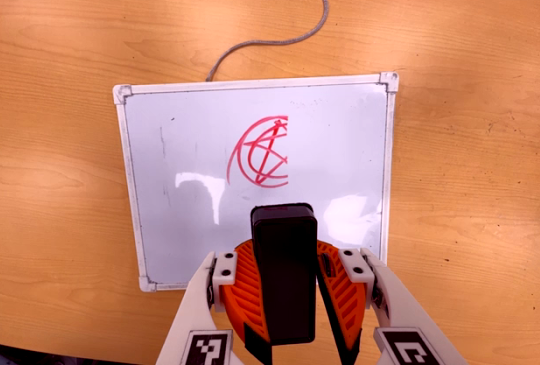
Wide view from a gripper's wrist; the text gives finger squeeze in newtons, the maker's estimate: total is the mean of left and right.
{"total": 11.3, "left": 11.6, "right": 11.1}